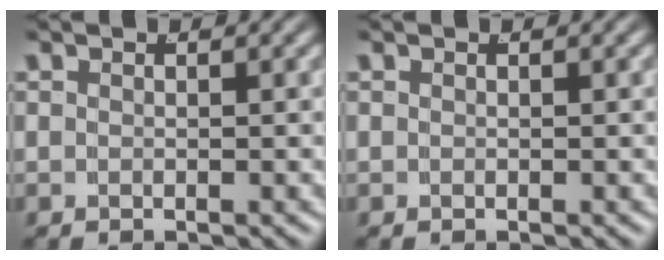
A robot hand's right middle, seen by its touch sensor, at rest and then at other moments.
{"total": 0.0}